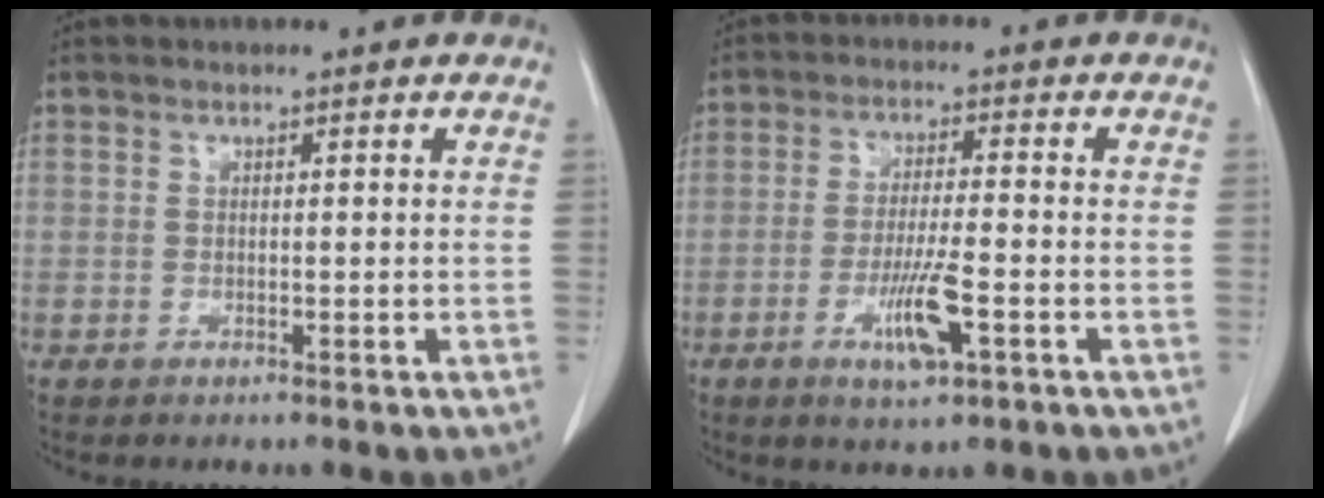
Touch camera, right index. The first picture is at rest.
{"total": 7.0, "force": [-2.9, 0.8, 6.3], "torque": [-0.119, -0.010, -0.049]}